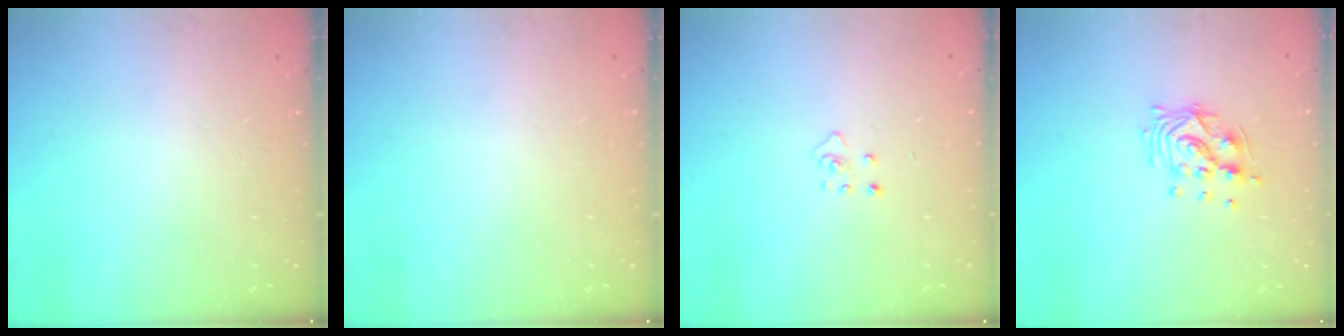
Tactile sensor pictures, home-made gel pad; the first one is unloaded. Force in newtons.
{"total": 0.0}
{"total": 3.7, "press": 3.6, "slide": 0.3}
{"total": 10.6, "press": 10.6, "slide": 0.5}